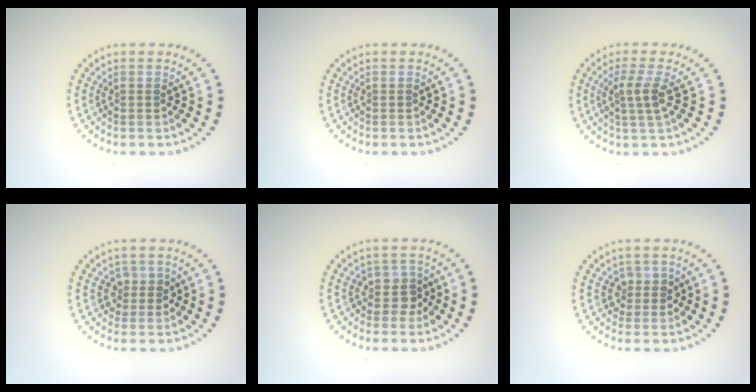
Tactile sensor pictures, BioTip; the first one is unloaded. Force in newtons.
{"total": 0.0}
{"total": 2.5, "press": 2.0, "slide": 1.5}
{"total": 1.5, "press": 1.3, "slide": 0.7}
{"total": 2.2, "press": 1.8, "slide": 1.2}
{"total": 1.5, "press": 1.3, "slide": 0.7}